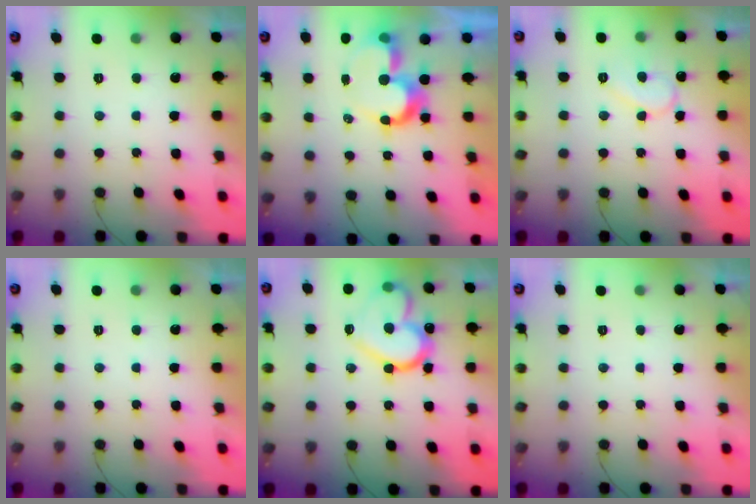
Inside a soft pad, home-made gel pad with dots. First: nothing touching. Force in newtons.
{"total": 10.3, "press": 10.3, "slide": 0.7}
{"total": 9.5, "press": 9.5, "slide": 0.9}
{"total": 1.8, "press": 1.8, "slide": 0.0}
{"total": 18.5, "press": 18.5, "slide": 1.2}
{"total": 0.0}